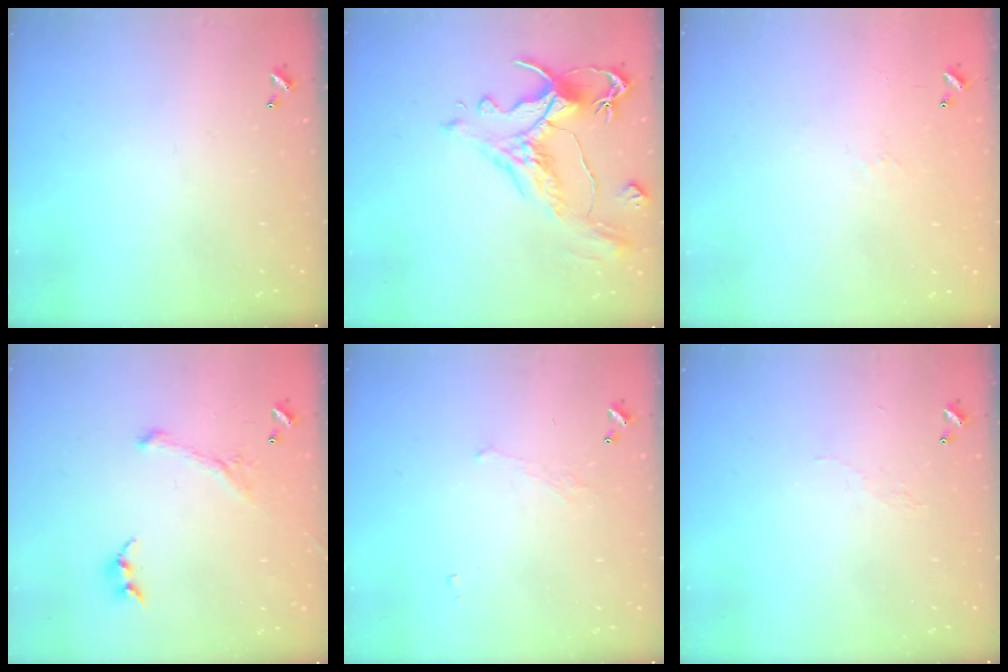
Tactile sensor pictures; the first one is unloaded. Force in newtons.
{"total": 1.6, "press": 0.8, "slide": 1.4}
{"total": 6.6, "press": 6.6, "slide": 0.8}
{"total": 2.8, "press": 2.6, "slide": 0.9}
{"total": 1.1, "press": 0.8, "slide": 0.7}
{"total": 2.9, "press": 2.9, "slide": 0.5}